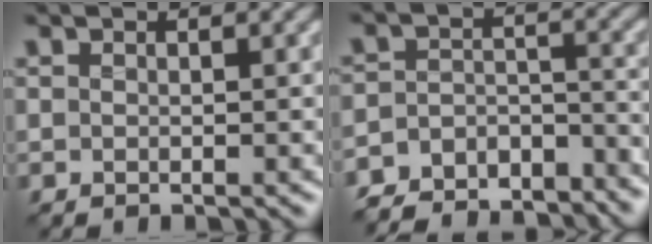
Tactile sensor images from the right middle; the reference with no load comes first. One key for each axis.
{"total": 8.8, "fx": -7.9, "fy": 3.3, "fz": 2.0, "tx": -0.041, "ty": 0.000, "tz": -0.122}